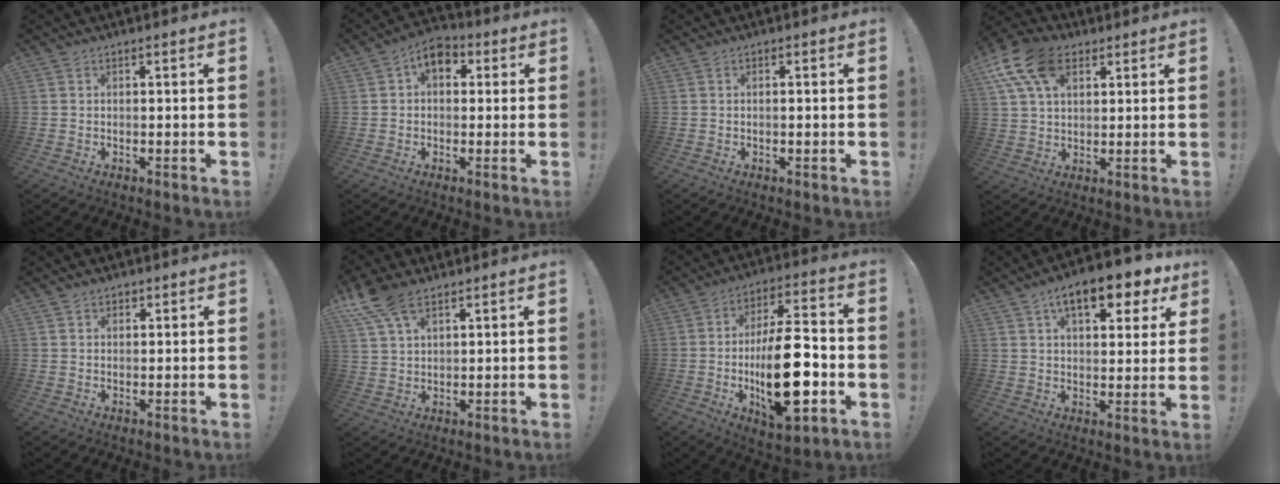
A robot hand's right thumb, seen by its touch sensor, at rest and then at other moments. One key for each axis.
{"total": 7.4, "fx": 2.4, "fy": 5.0, "fz": 4.8, "tx": -0.070, "ty": -0.001, "tz": 0.044}
{"total": 0.6, "fx": -0.3, "fy": 0.0, "fz": 0.5, "tx": -0.015, "ty": 0.002, "tz": -0.005}
{"total": 14.8, "fx": 6.5, "fy": 9.4, "fz": 9.4, "tx": -0.176, "ty": -0.016, "tz": 0.124}
{"total": 1.5, "fx": 1.1, "fy": 1.0, "fz": 0.5, "tx": 0.000, "ty": -0.005, "tz": 0.018}
{"total": 9.5, "fx": 6.3, "fy": 4.4, "fz": 5.6, "tx": -0.111, "ty": -0.024, "tz": 0.119}
{"total": 22.3, "fx": -4.2, "fy": 8.8, "fz": 20.0, "tx": -0.352, "ty": 0.009, "tz": -0.062}
{"total": 12.8, "fx": 6.9, "fy": 5.2, "fz": 9.5, "tx": -0.137, "ty": -0.031, "tz": 0.112}